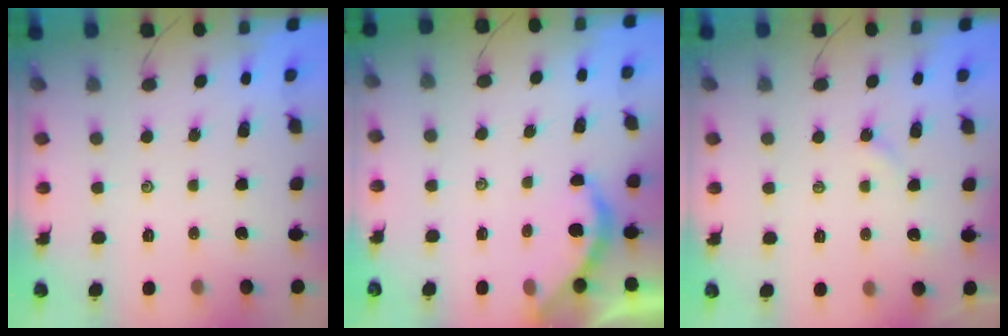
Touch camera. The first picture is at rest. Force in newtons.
{"total": 3.6, "press": 3.6, "slide": 0.4}
{"total": 2.7, "press": 2.7, "slide": 0.5}